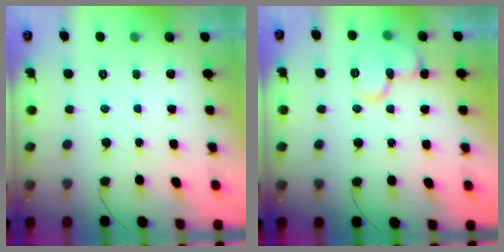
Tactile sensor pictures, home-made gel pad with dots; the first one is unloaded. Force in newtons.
{"total": 11.7, "press": 11.6, "slide": 1.3}